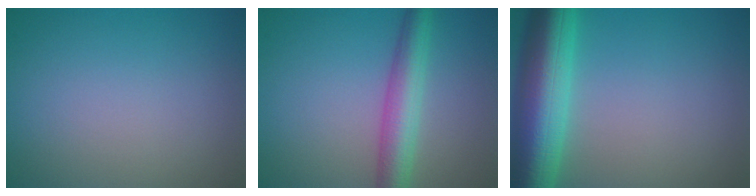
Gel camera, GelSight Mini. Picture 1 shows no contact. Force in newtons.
{"total": 4.6, "press": 4.6, "slide": 0.0}
{"total": 9.5, "press": 9.5, "slide": 0.1}